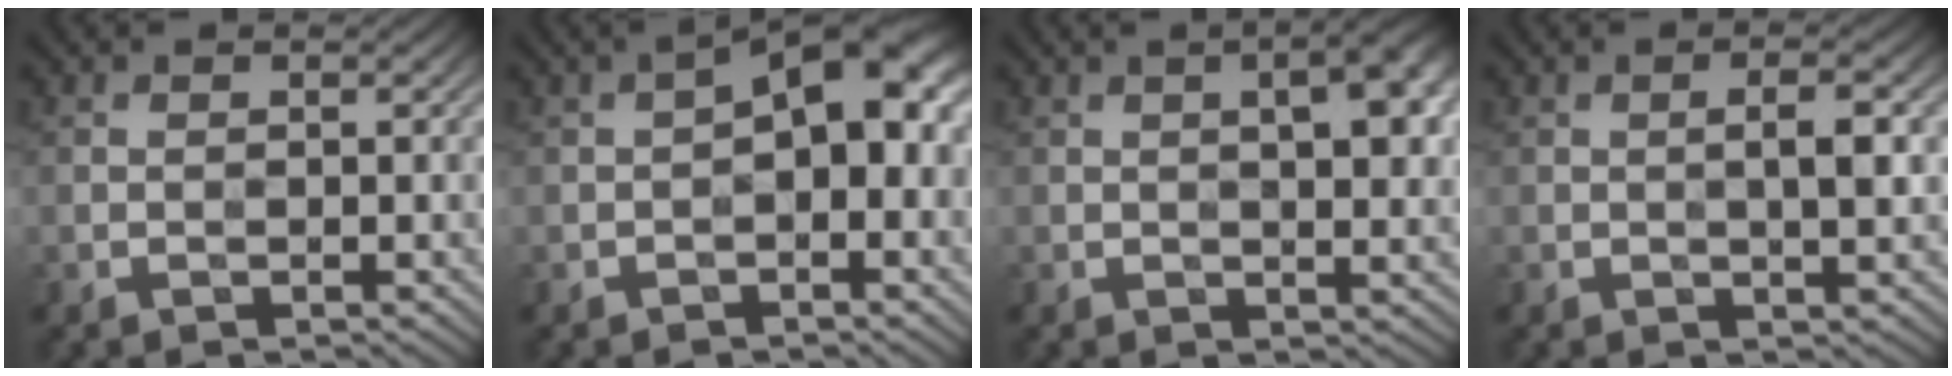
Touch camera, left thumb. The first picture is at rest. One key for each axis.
{"total": 8.2, "fx": 0.3, "fy": 3.7, "fz": 7.3, "tx": -0.104, "ty": 0.022, "tz": -0.006}
{"total": 7.5, "fx": 1.7, "fy": 2.7, "fz": 6.8, "tx": -0.084, "ty": 0.015, "tz": 0.018}
{"total": 3.4, "fx": 0.2, "fy": 0.7, "fz": 3.4, "tx": -0.057, "ty": 0.004, "tz": 0.003}